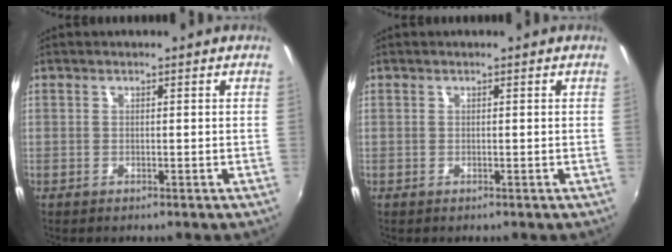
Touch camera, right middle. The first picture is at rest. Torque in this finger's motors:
{"motor_torque": [0.00, 0.00, 0.00, 0.00]}